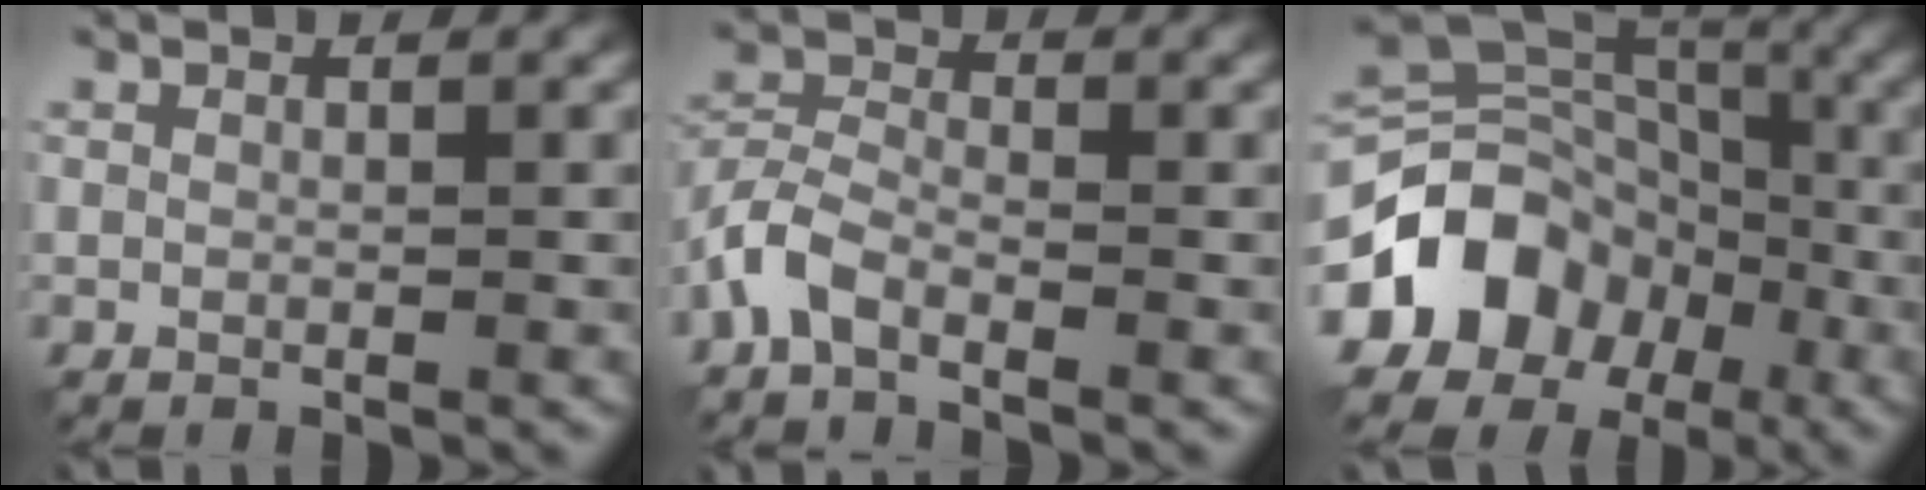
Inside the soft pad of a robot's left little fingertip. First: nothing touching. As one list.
[{"total": 3.6, "force": [-2.4, 1.6, 2.1], "torque": [-0.047, 0.004, -0.065]}, {"total": 10.6, "force": [-4.7, 8.4, 4.4], "torque": [-0.088, 0.019, -0.100]}]